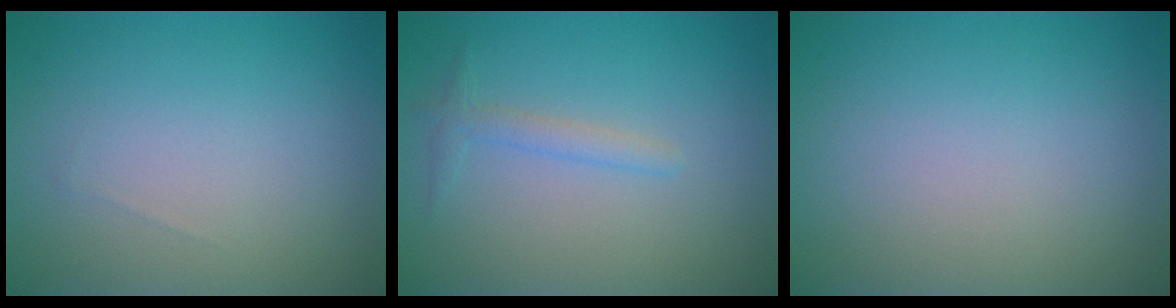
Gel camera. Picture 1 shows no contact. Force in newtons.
{"total": 1.4, "press": 1.4, "slide": 0.0}
{"total": 0.0}